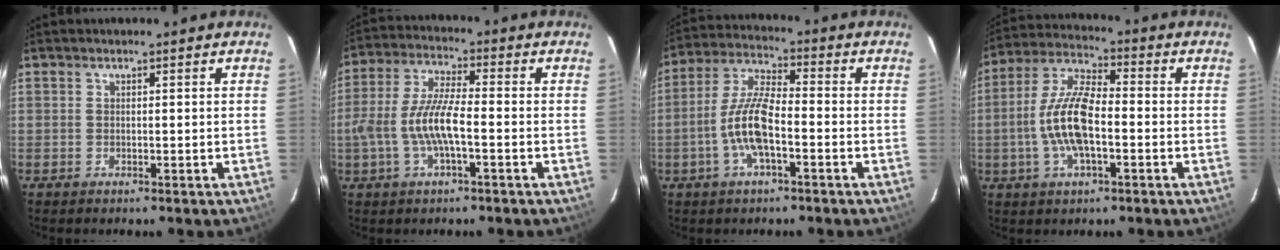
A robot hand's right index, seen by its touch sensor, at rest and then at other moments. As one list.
[{"total": 10.2, "force": [-2.7, 2.6, 9.5], "torque": [-0.202, 0.002, -0.050]}, {"total": 10.1, "force": [-3.3, 2.9, 9.1], "torque": [-0.192, 0.005, -0.067]}, {"total": 12.4, "force": [-2.6, 4.6, 11.2], "torque": [-0.235, 0.006, -0.052]}]